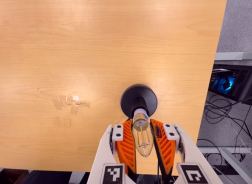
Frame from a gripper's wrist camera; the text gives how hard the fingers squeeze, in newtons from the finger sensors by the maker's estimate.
{"total": 22.2, "left": 24.5, "right": 19.8}